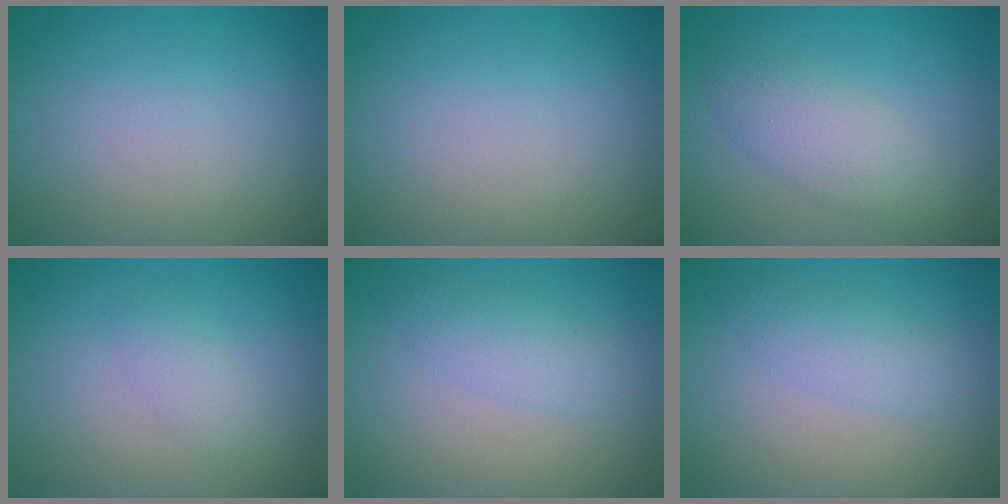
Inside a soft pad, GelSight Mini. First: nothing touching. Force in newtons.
{"total": 0.0}
{"total": 3.2, "press": 3.2, "slide": 0.1}
{"total": 2.5, "press": 2.4, "slide": 0.3}
{"total": 2.2, "press": 2.2, "slide": 0.1}
{"total": 2.2, "press": 2.2, "slide": 0.1}